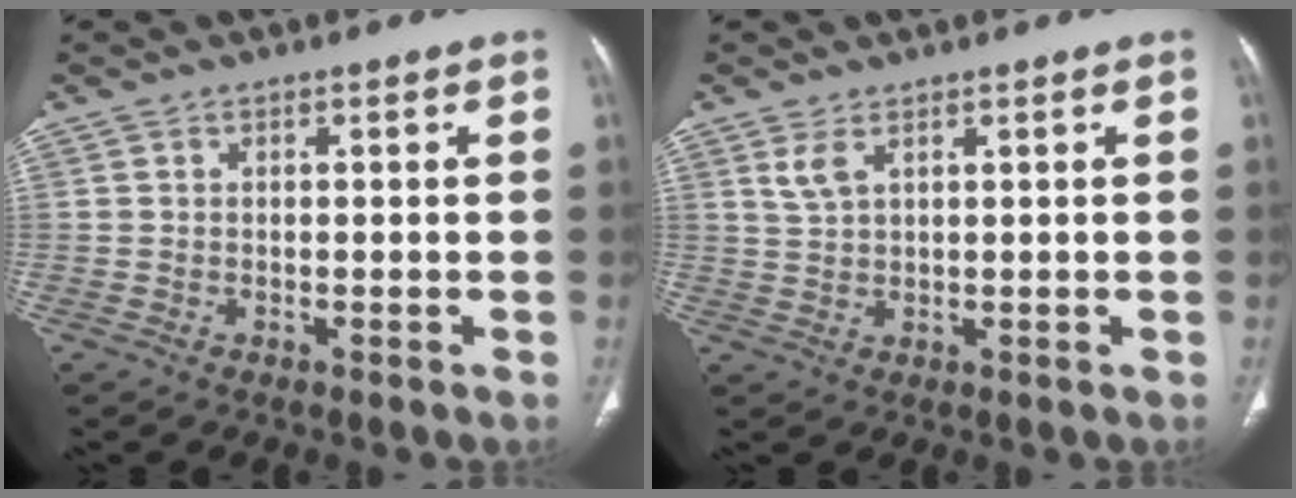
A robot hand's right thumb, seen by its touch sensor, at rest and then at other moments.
{"total": 2.7, "force": [1.6, 1.0, 1.9], "torque": [-0.045, -0.001, 0.043]}